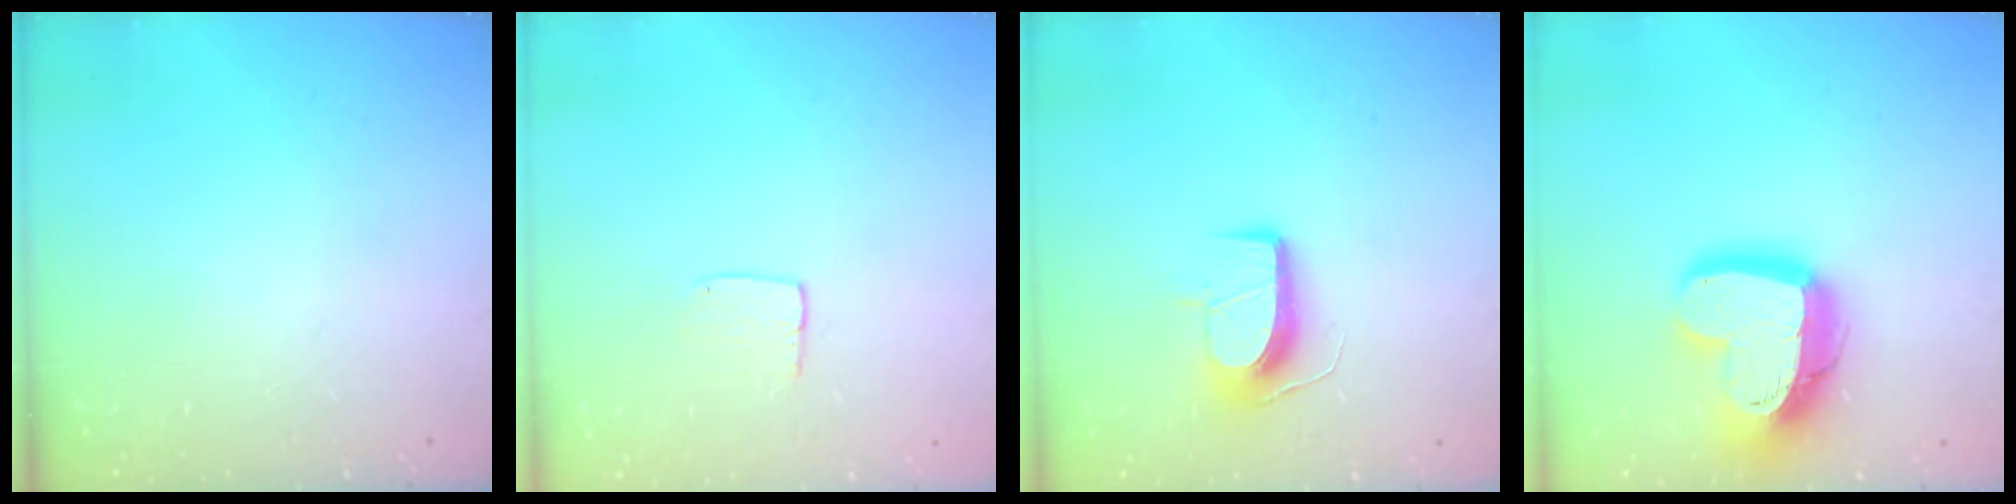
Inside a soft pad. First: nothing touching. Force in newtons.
{"total": 5.6, "press": 5.6, "slide": 0.2}
{"total": 10.2, "press": 10.2, "slide": 0.0}
{"total": 18.8, "press": 18.7, "slide": 1.8}